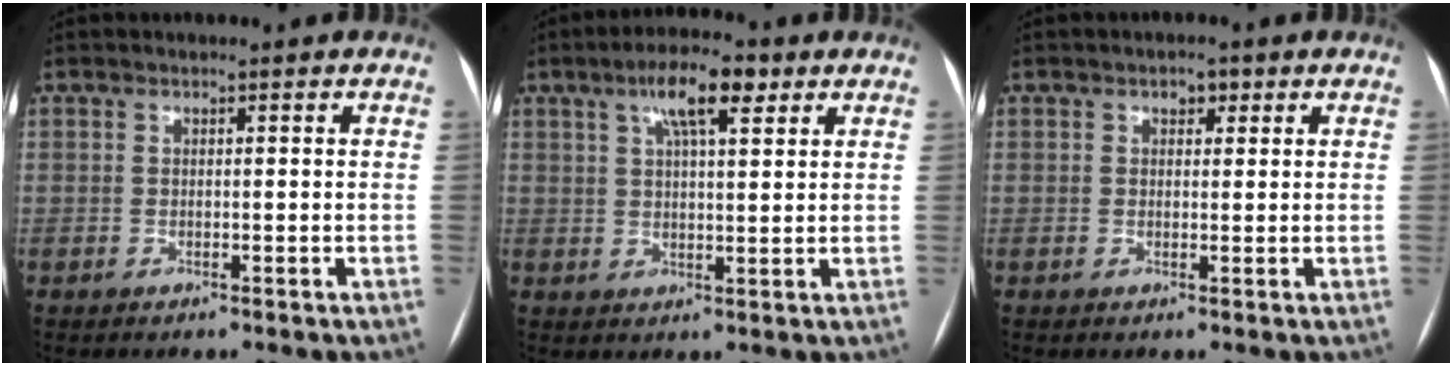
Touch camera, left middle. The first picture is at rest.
{"total": 7.7, "force": [4.0, 2.0, 6.2], "torque": [-0.115, 0.018, 0.066]}
{"total": 1.7, "force": [0.9, 1.1, 1.0], "torque": [-0.014, 0.006, 0.013]}